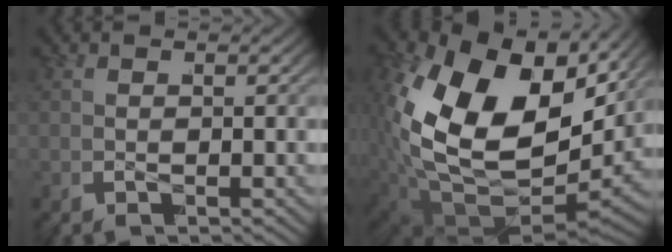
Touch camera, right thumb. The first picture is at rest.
{"total": 19.8, "force": [1.0, 12.8, 15.1], "torque": [-0.324, -0.057, 0.046]}